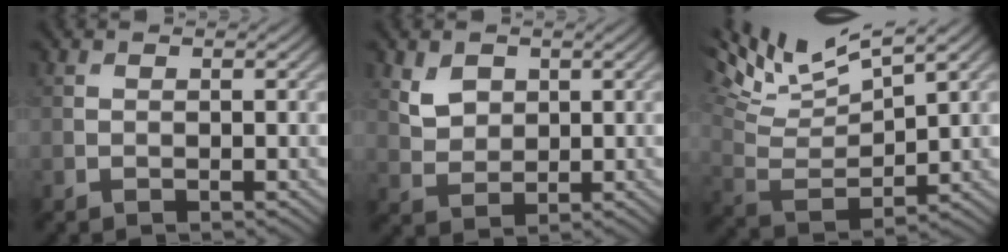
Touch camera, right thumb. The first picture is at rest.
{"total": 3.6, "force": [1.8, 2.6, 1.7], "torque": [-0.046, -0.005, 0.036]}
{"total": 12.0, "force": [8.4, 3.1, 8.0], "torque": [-0.182, 0.013, 0.152]}